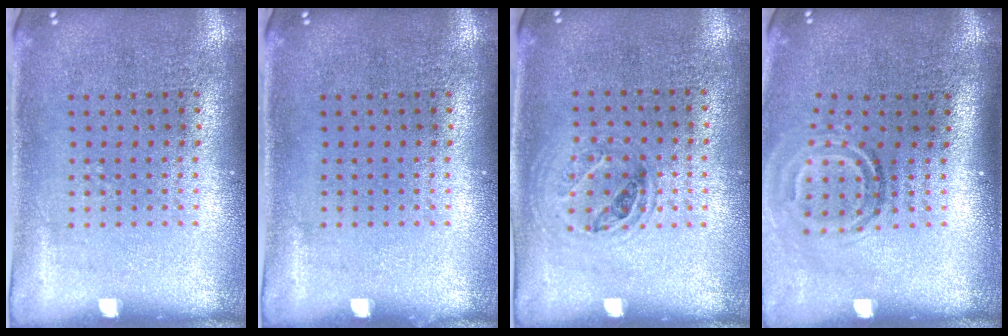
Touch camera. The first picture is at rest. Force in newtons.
{"total": 0.0}
{"total": 0.9, "press": 0.8, "slide": 0.4}
{"total": 1.8, "press": 1.2, "slide": 1.4}